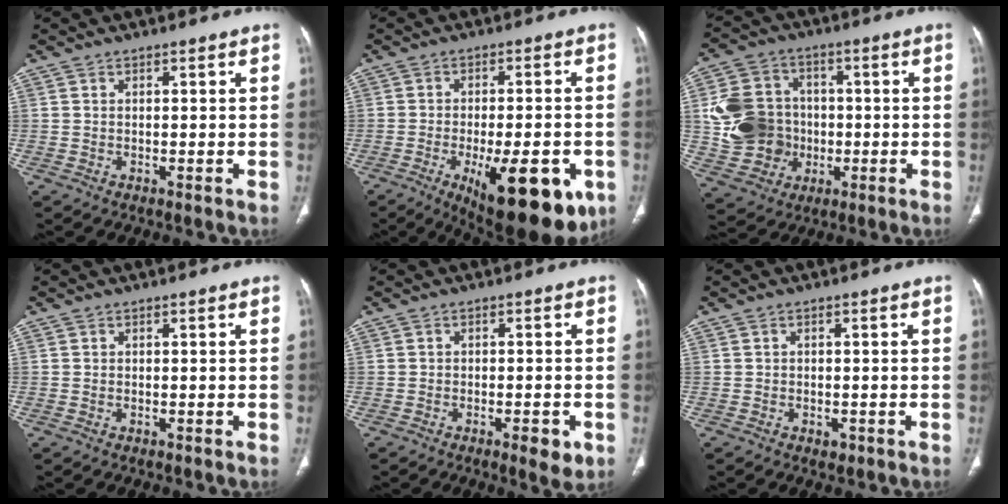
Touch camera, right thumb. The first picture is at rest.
{"total": 19.3, "force": [-7.8, 7.5, 16.0], "torque": [-0.175, 0.002, -0.095]}
{"total": 14.8, "force": [-0.4, 13.0, 7.2], "torque": [-0.116, 0.015, 0.004]}
{"total": 0.0}
{"total": 4.3, "force": [-1.9, 1.6, 3.5], "torque": [-0.040, -0.002, -0.023]}
{"total": 1.4, "force": [-0.7, 1.0, 0.7], "torque": [-0.004, 0.001, -0.006]}